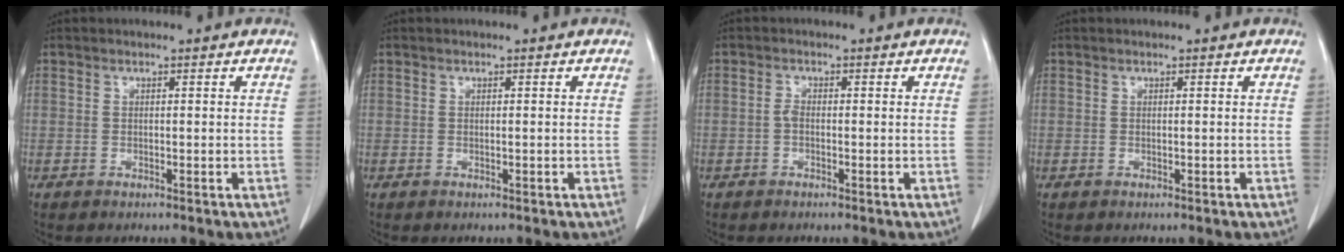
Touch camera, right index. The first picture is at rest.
{"total": 0.0}
{"total": 1.1, "force": [-0.3, 0.5, 0.9], "torque": [-0.016, 0.004, -0.008]}
{"total": 0.0}